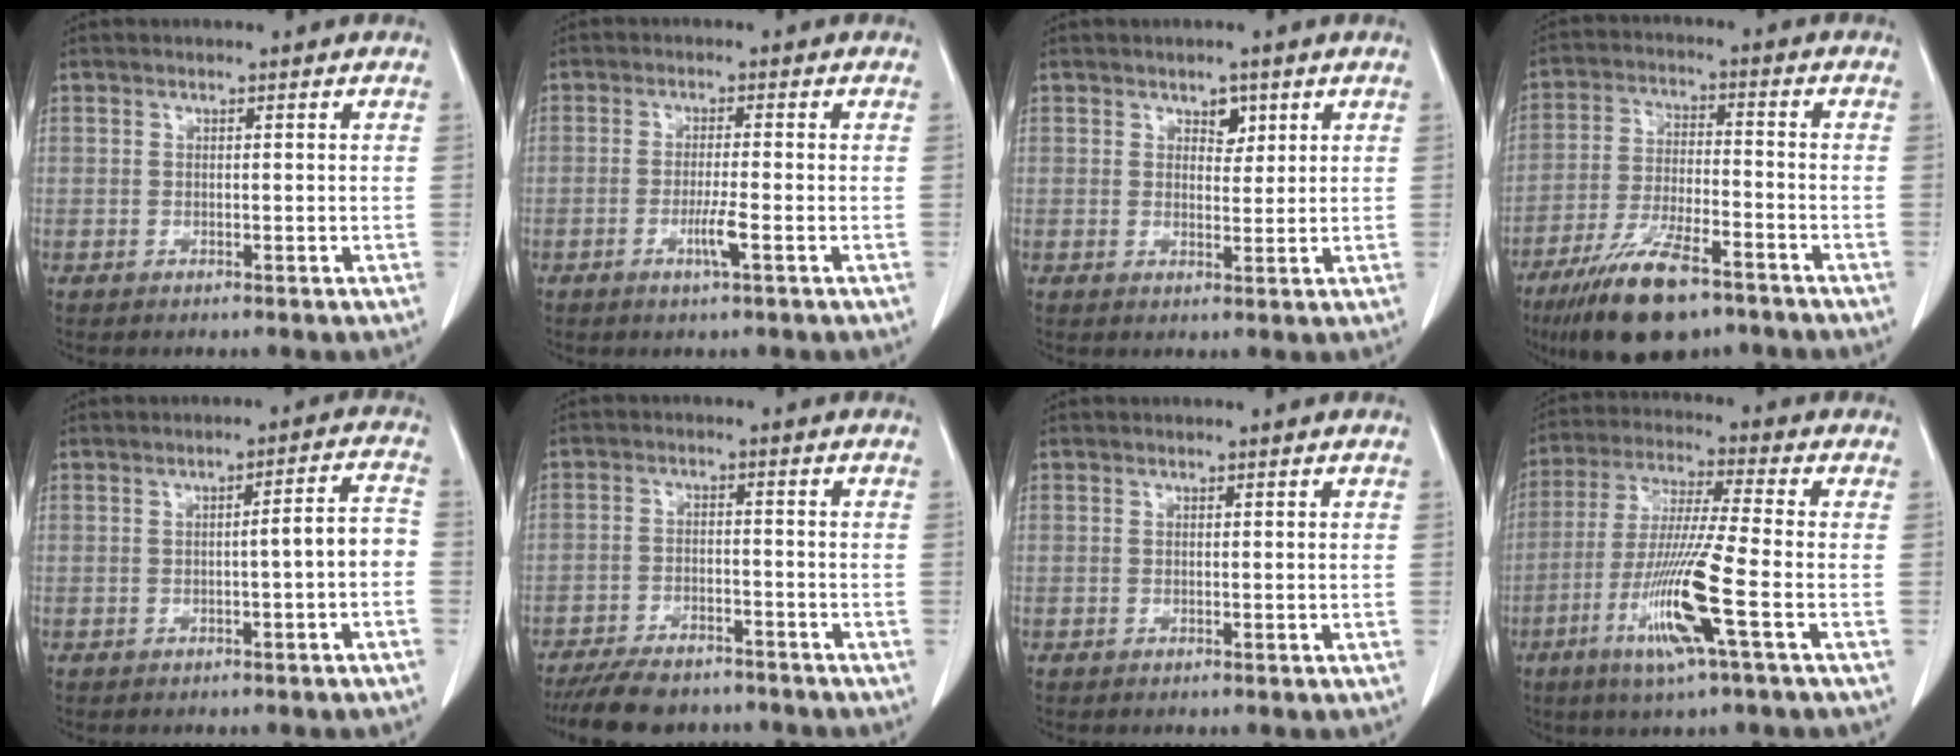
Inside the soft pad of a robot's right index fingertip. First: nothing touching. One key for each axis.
{"total": 3.2, "fx": -1.4, "fy": -0.2, "fz": 2.9, "tx": -0.057, "ty": -0.005, "tz": -0.026}
{"total": 2.5, "fx": 1.4, "fy": 1.6, "fz": 1.3, "tx": -0.020, "ty": -0.003, "tz": 0.022}
{"total": 13.2, "fx": -9.0, "fy": 3.6, "fz": 8.9, "tx": -0.168, "ty": -0.022, "tz": -0.157}
{"total": 4.3, "fx": -1.0, "fy": 0.4, "fz": 4.1, "tx": -0.059, "ty": 0.017, "tz": -0.012}
{"total": 10.9, "fx": -9.5, "fy": 3.7, "fz": 4.1, "tx": -0.065, "ty": -0.005, "tz": -0.141}
{"total": 0.0}
{"total": 12.7, "fx": -4.9, "fy": -0.7, "fz": 11.8, "tx": -0.237, "ty": -0.022, "tz": -0.096}